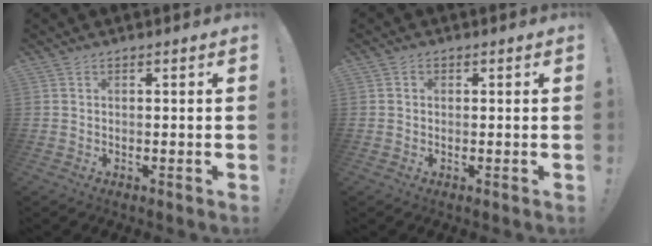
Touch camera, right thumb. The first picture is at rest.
{"total": 0.8, "force": [0.0, 0.7, 0.2], "torque": [0.000, 0.003, -0.001]}